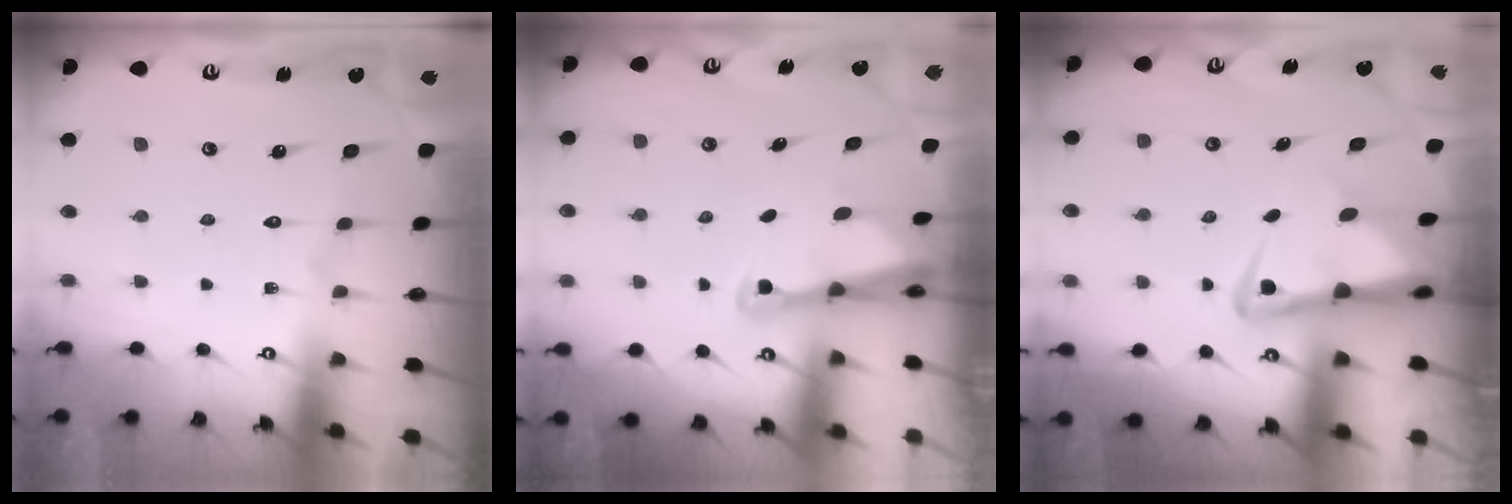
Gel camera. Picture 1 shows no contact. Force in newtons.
{"total": 2.4, "press": 2.4, "slide": 0.3}
{"total": 4.7, "press": 4.7, "slide": 0.7}